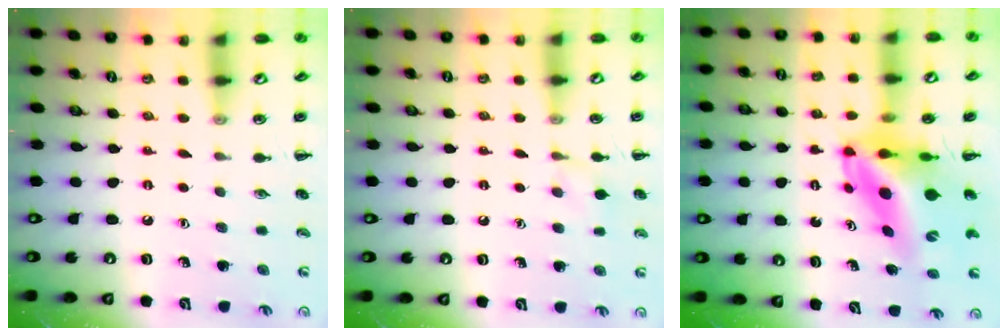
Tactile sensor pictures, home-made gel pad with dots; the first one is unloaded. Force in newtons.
{"total": 6.2, "press": 5.8, "slide": 2.2}
{"total": 10.4, "press": 10.0, "slide": 3.0}